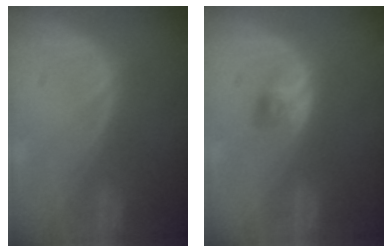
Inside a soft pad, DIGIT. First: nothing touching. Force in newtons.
{"total": 2.4, "press": 2.2, "slide": 0.7}